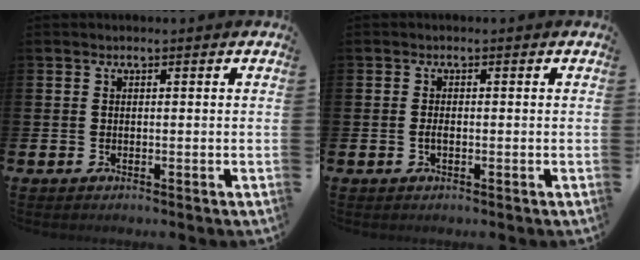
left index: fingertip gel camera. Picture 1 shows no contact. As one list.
[{"total": 1.0, "force": [-0.2, 0.4, 0.8], "torque": [-0.009, -0.001, -0.007]}]